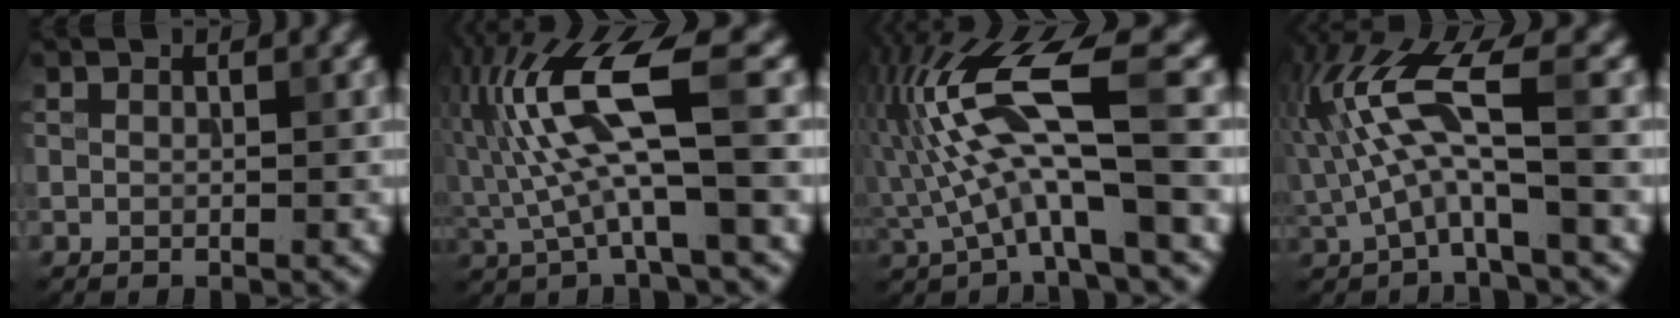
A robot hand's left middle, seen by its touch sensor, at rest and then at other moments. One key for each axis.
{"total": 9.1, "fx": 0.5, "fy": 2.0, "fz": 8.9, "tx": -0.185, "ty": 0.018, "tz": 0.008}
{"total": 9.3, "fx": -0.6, "fy": 2.2, "fz": 9.0, "tx": -0.183, "ty": 0.022, "tz": -0.011}
{"total": 6.8, "fx": -0.2, "fy": 1.6, "fz": 6.6, "tx": -0.148, "ty": 0.016, "tz": -0.006}